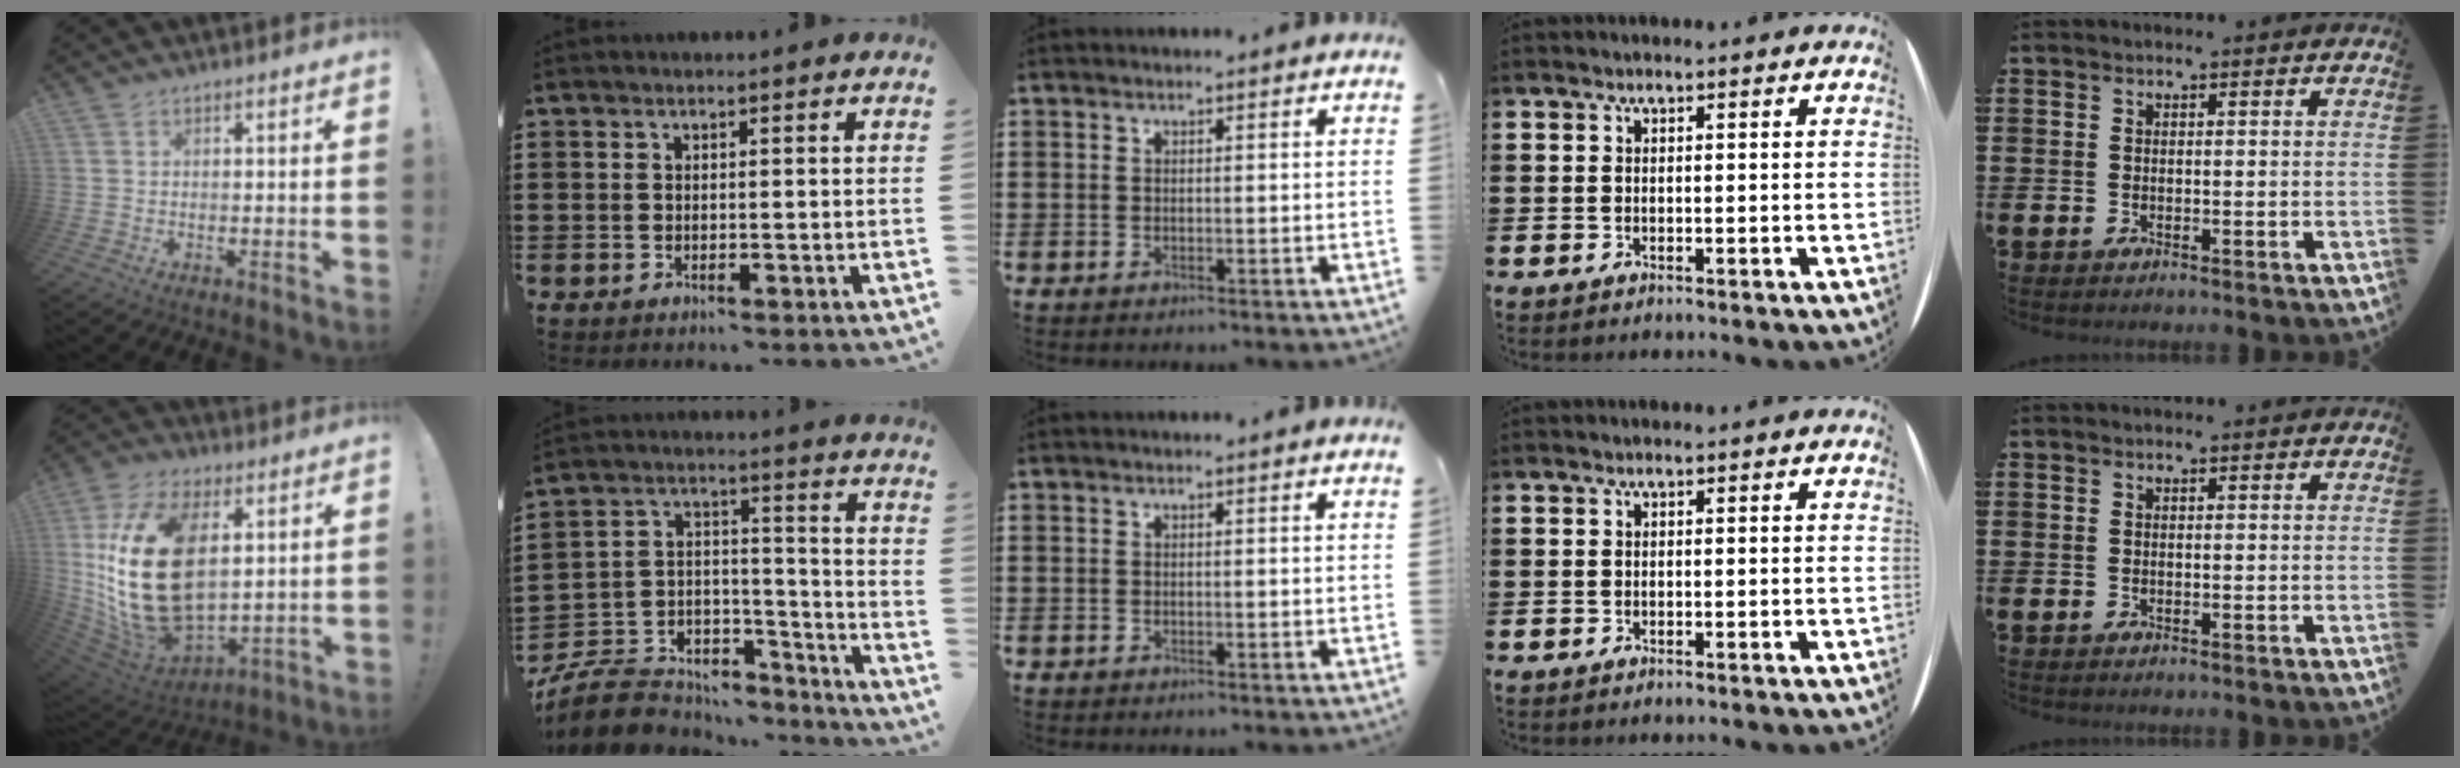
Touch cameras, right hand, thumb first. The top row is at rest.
{"thumb": {"total": 27.4, "force": [4.7, 16.4, 21.4], "torque": [-0.437, -0.029, 0.090]}, "index": {"total": 8.5, "force": [-7.0, 4.4, 2.1], "torque": [-0.053, 0.017, -0.134]}}